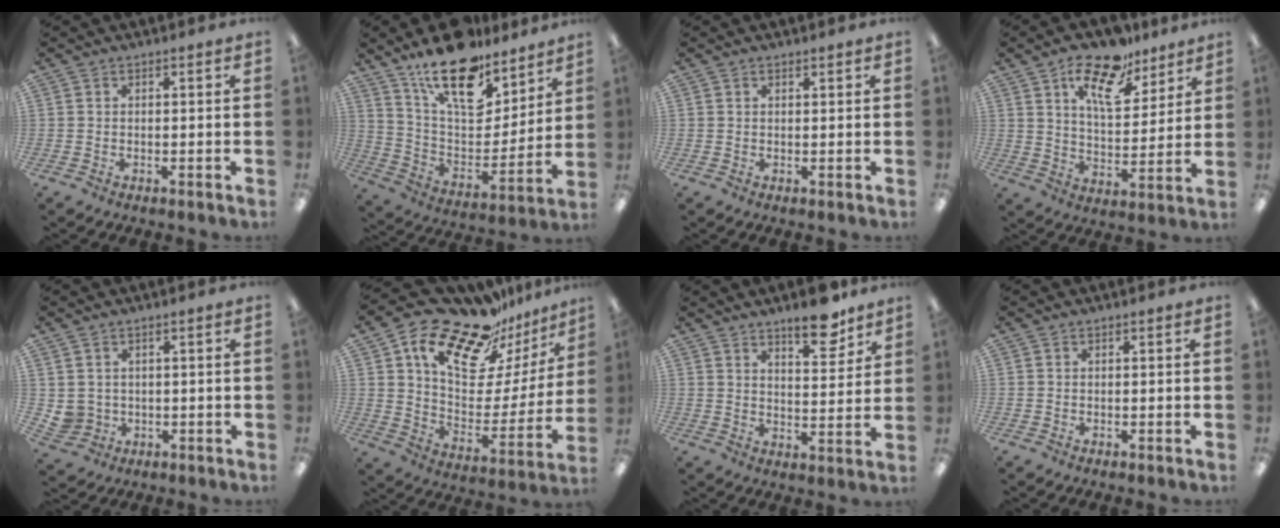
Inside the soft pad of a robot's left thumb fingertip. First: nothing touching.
{"total": 20.3, "force": [15.0, 8.8, 10.5], "torque": [-0.175, -0.105, 0.266]}
{"total": 0.8, "force": [0.7, 0.2, 0.3], "torque": [0.001, -0.003, 0.011]}
{"total": 16.0, "force": [10.7, 7.2, 9.4], "torque": [-0.146, -0.048, 0.184]}
{"total": 3.5, "force": [1.2, 3.2, 0.4], "torque": [-0.018, -0.001, 0.026]}
{"total": 22.7, "force": [17.7, 9.7, 10.5], "torque": [-0.181, -0.121, 0.303]}
{"total": 9.7, "force": [7.4, 3.1, 5.5], "torque": [-0.060, -0.048, 0.122]}
{"total": 0.0}